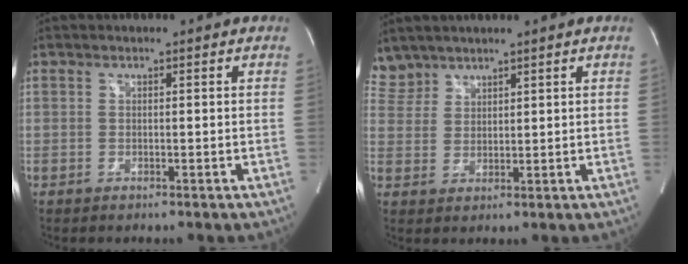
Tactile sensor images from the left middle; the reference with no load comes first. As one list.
[{"total": 3.9, "force": [3.6, 1.5, -0.5], "torque": [0.008, 0.011, 0.080]}]